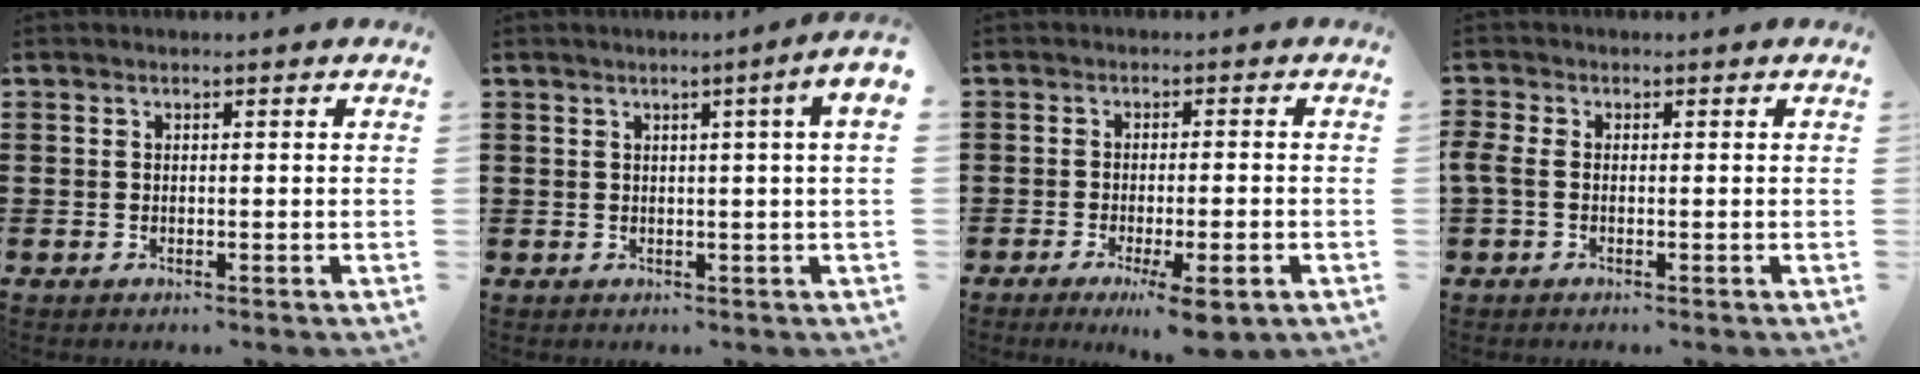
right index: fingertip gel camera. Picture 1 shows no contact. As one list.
[{"total": 3.2, "force": [0.6, -0.5, 3.1], "torque": [-0.048, -0.010, 0.006]}, {"total": 4.8, "force": [-2.9, 0.4, 3.8], "torque": [-0.066, -0.010, -0.050]}, {"total": 1.9, "force": [-0.6, 0.8, 1.6], "torque": [-0.046, -0.007, -0.015]}]